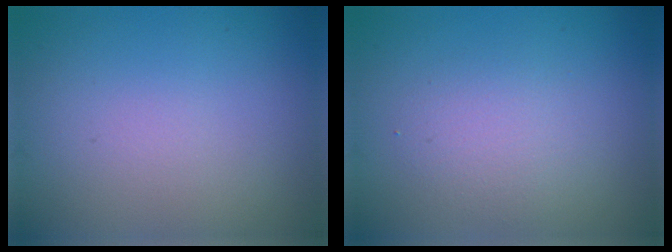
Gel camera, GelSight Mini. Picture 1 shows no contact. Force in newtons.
{"total": 2.4, "press": 2.4, "slide": 0.2}